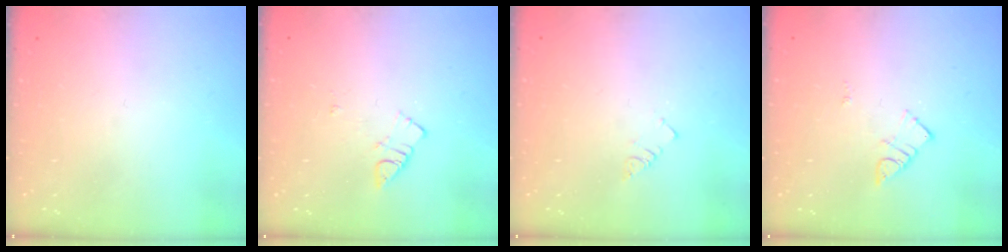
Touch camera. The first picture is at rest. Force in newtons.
{"total": 5.2, "press": 5.1, "slide": 0.8}
{"total": 2.9, "press": 2.9, "slide": 0.4}
{"total": 4.8, "press": 4.8, "slide": 0.5}